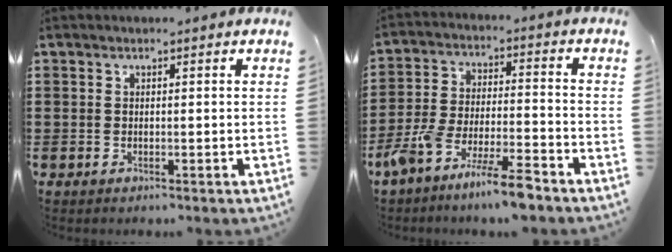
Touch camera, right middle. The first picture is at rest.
{"total": 9.3, "force": [-7.7, 0.9, 5.1], "torque": [-0.109, 0.004, -0.151]}